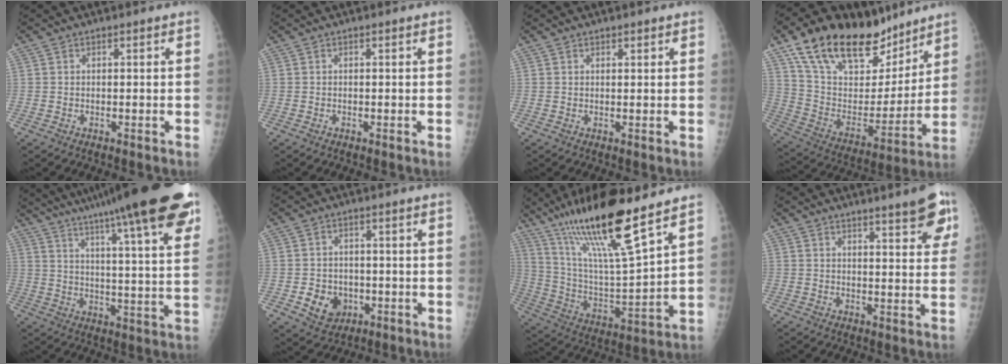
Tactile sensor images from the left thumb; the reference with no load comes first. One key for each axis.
{"total": 0.0}
{"total": 0.9, "fx": 0.6, "fy": 0.5, "fz": 0.3, "tx": 0.002, "ty": -0.004, "tz": 0.007}
{"total": 26.6, "fx": 18.4, "fy": 12.7, "fz": 14.4, "tx": -0.210, "ty": -0.051, "tz": 0.316}
{"total": 28.0, "fx": 19.8, "fy": 3.1, "fz": 19.6, "tx": -0.283, "ty": -0.050, "tz": 0.274}
{"total": 6.7, "fx": -1.8, "fy": 5.6, "fz": 3.1, "tx": -0.025, "ty": 0.007, "tz": -0.021}
{"total": 22.5, "fx": 15.2, "fy": 2.8, "fz": 16.3, "tx": -0.285, "ty": -0.061, "tz": 0.281}
{"total": 8.7, "fx": 5.4, "fy": 1.9, "fz": 6.6, "tx": -0.064, "ty": -0.025, "tz": 0.065}